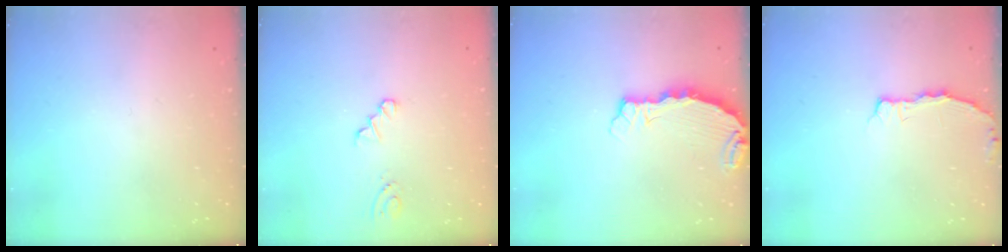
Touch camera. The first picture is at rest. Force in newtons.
{"total": 0.0}
{"total": 6.0, "press": 6.0, "slide": 0.5}
{"total": 2.9, "press": 2.9, "slide": 0.5}